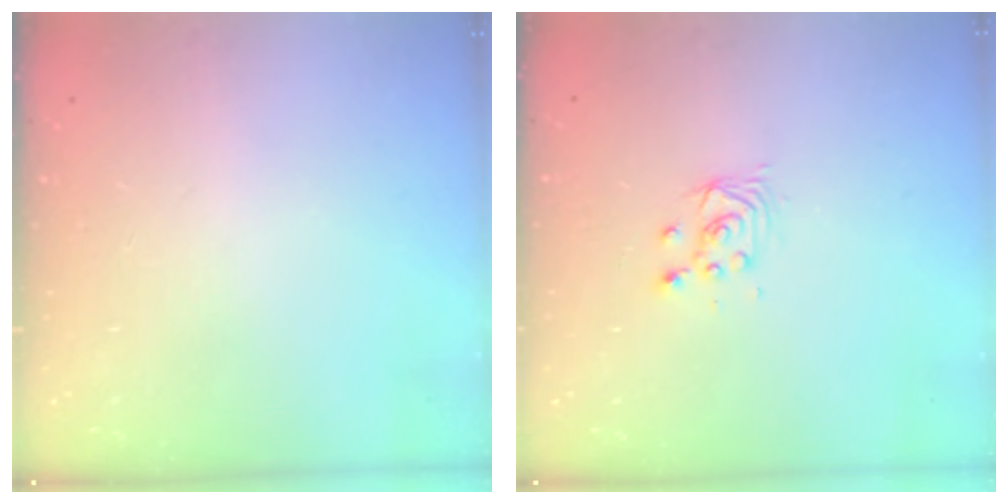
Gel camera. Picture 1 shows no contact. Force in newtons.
{"total": 2.9, "press": 2.9, "slide": 0.1}